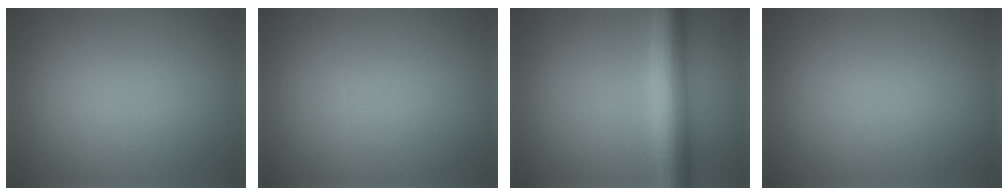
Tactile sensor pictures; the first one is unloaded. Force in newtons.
{"total": 0.0}
{"total": 6.4, "press": 6.4, "slide": 0.0}
{"total": 0.0}